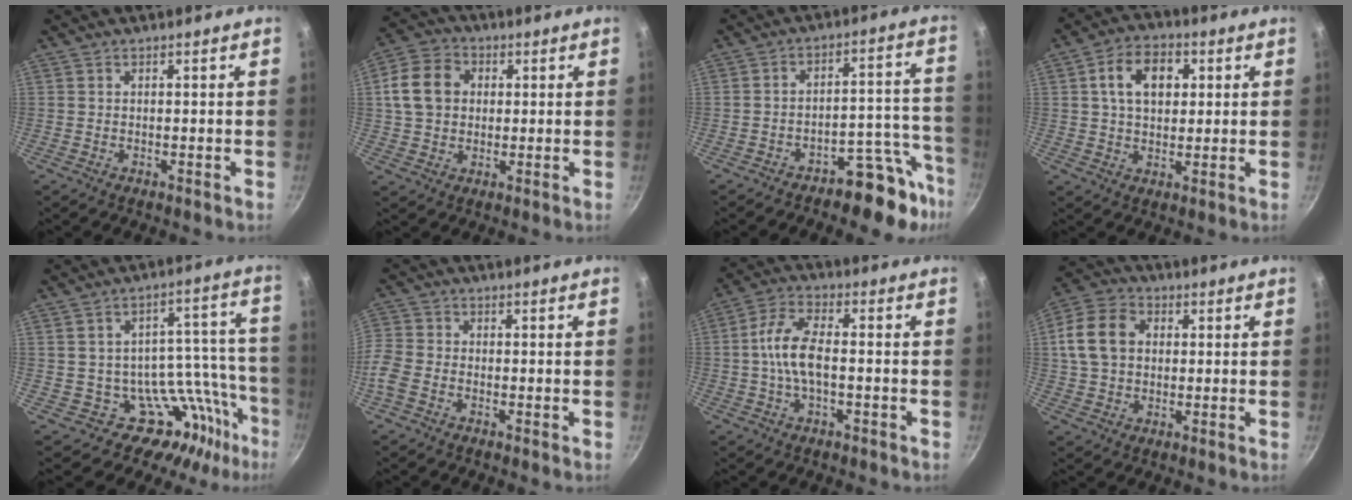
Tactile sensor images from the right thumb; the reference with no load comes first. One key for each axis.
{"total": 10.4, "fx": 1.8, "fy": 8.4, "fz": 5.9, "tx": -0.088, "ty": 0.013, "tz": 0.020}
{"total": 11.4, "fx": -8.3, "fy": 4.8, "fz": 6.1, "tx": -0.013, "ty": 0.095, "tz": -0.117}
{"total": 10.2, "fx": 2.6, "fy": 7.0, "fz": 7.0, "tx": -0.096, "ty": 0.009, "tz": 0.035}
{"total": 14.3, "fx": -8.4, "fy": 10.7, "fz": 4.3, "tx": 0.057, "ty": 0.097, "tz": -0.131}
{"total": 7.0, "fx": -2.9, "fy": 5.0, "fz": 3.9, "tx": -0.100, "ty": 0.013, "tz": -0.080}
{"total": 8.3, "fx": -1.0, "fy": 4.2, "fz": 7.1, "tx": -0.138, "ty": 0.027, "tz": -0.029}
{"total": 11.2, "fx": 1.8, "fy": 8.5, "fz": 7.0, "tx": -0.116, "ty": 0.015, "tz": 0.020}